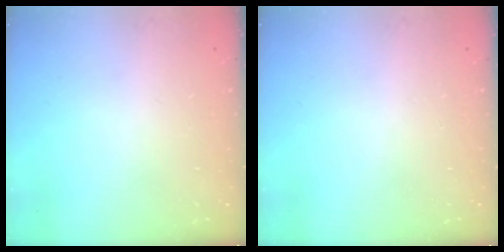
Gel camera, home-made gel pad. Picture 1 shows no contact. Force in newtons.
{"total": 0.0}